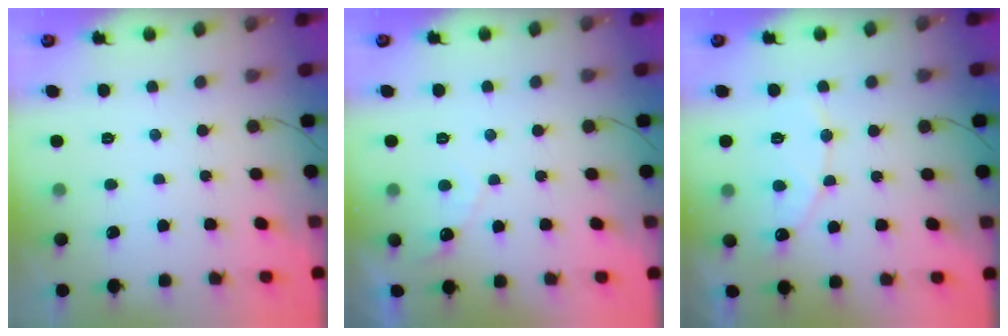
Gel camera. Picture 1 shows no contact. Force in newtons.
{"total": 4.6, "press": 4.6, "slide": 0.3}
{"total": 8.8, "press": 8.8, "slide": 0.6}